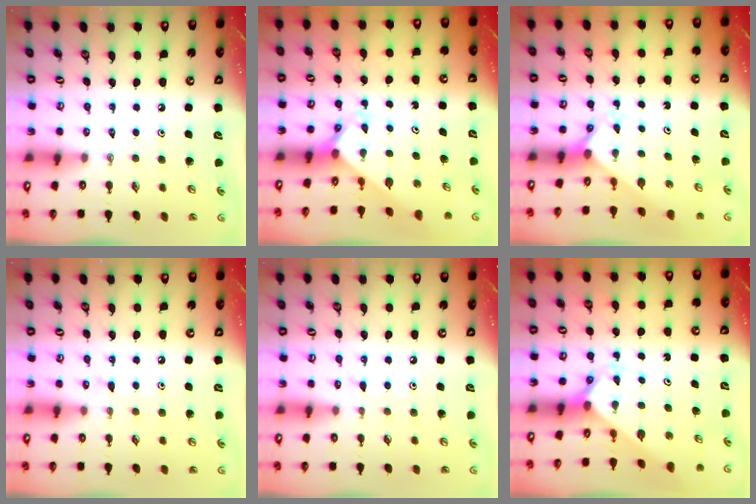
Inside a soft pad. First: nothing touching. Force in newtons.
{"total": 1.9, "press": 1.9, "slide": 0.1}
{"total": 1.9, "press": 1.9, "slide": 0.1}
{"total": 5.3, "press": 5.2, "slide": 0.6}
{"total": 4.1, "press": 4.1, "slide": 0.5}
{"total": 1.9, "press": 1.9, "slide": 0.1}